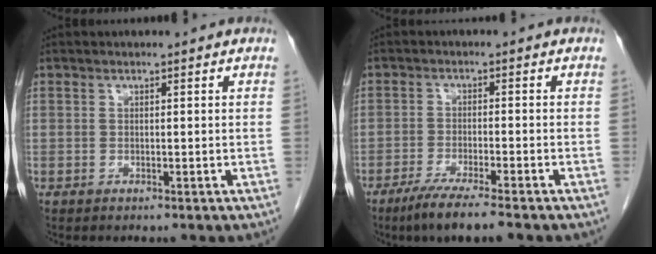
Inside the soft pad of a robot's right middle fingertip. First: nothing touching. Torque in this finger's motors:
{"motor_torque": [0.59, -0.78, 0.11, 0.07]}